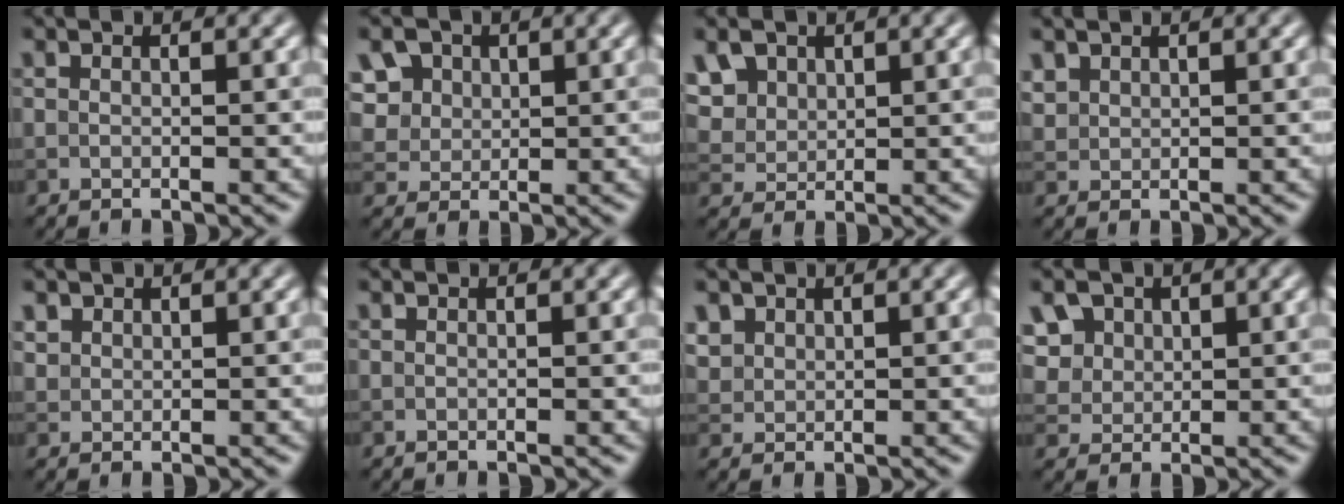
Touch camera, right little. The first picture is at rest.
{"total": 8.9, "force": [4.2, 6.7, 4.1], "torque": [-0.093, 0.025, 0.060]}
{"total": 5.8, "force": [2.8, 4.2, 2.9], "torque": [-0.091, 0.014, 0.054]}
{"total": 1.3, "force": [1.0, 0.9, 0.2], "torque": [-0.007, 0.001, 0.026]}
{"total": 1.1, "force": [0.8, 0.8, 0.1], "torque": [-0.002, 0.000, 0.019]}
{"total": 0.0}
{"total": 1.8, "force": [1.1, 1.4, 0.5], "torque": [-0.017, -0.006, 0.031]}
{"total": 7.8, "force": [3.7, 5.9, 3.6], "torque": [-0.092, 0.022, 0.056]}